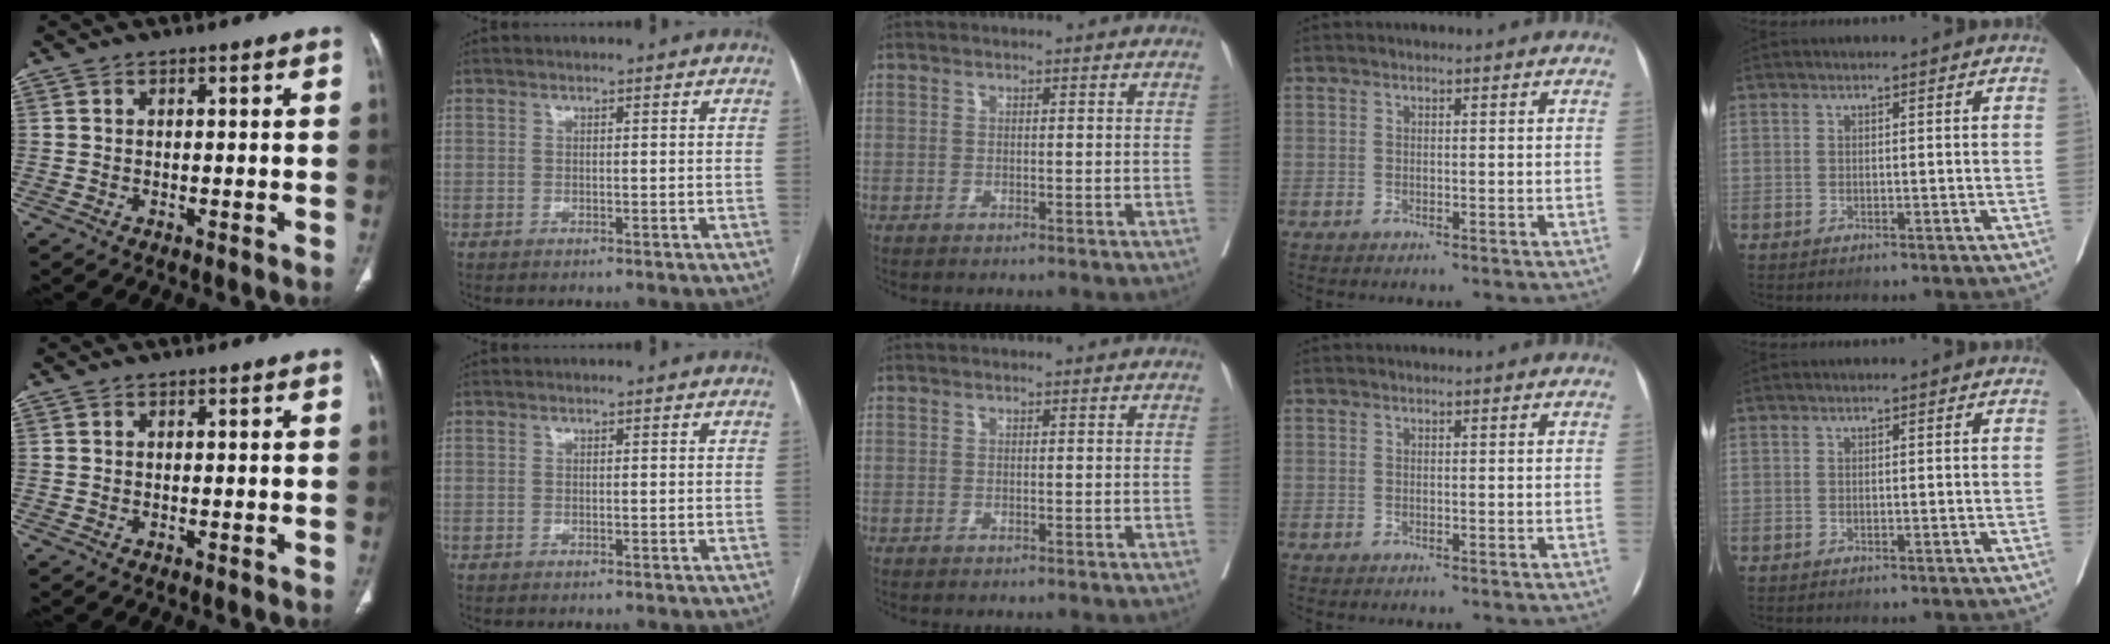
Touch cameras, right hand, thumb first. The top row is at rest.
{}